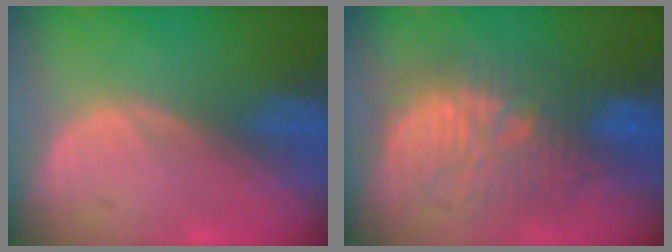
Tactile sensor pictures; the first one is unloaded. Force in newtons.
{"total": 10.3, "press": 10.3, "slide": 0.3}